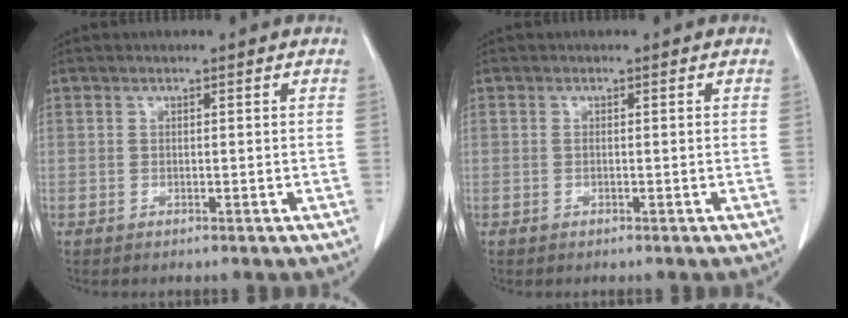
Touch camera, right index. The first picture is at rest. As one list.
[{"total": 0.5, "force": [-0.1, 0.0, 0.5], "torque": [-0.011, 0.000, 0.001]}]